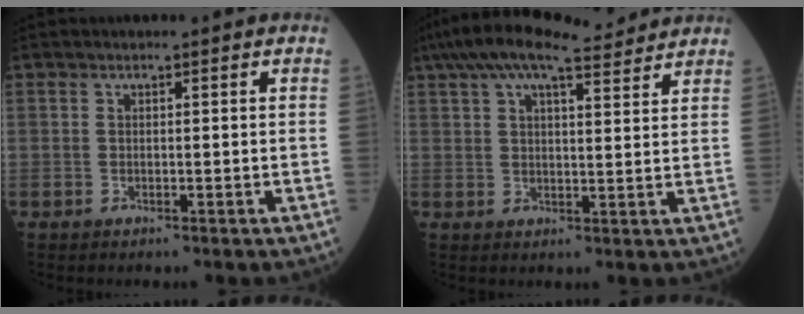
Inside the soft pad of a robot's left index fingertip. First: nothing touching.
{"total": 12.8, "force": [10.9, 2.1, 6.4], "torque": [-0.124, 0.039, 0.165]}